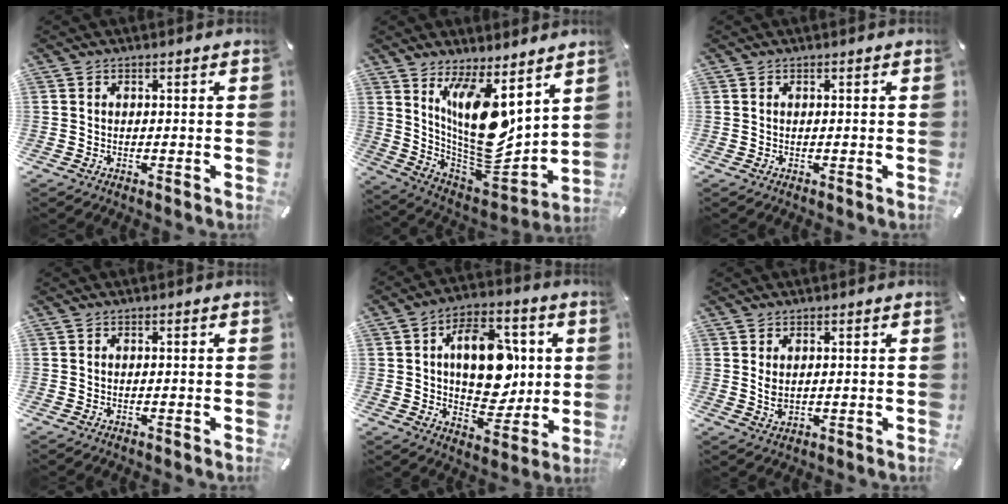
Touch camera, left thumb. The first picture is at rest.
{"total": 16.1, "force": [7.1, 7.0, 12.6], "torque": [-0.247, -0.084, 0.125]}
{"total": 0.0}
{"total": 0.0}
{"total": 16.2, "force": [2.3, 11.1, 11.7], "torque": [-0.157, 0.003, 0.042]}
{"total": 2.9, "force": [0.8, 1.6, 2.3], "torque": [-0.062, -0.003, 0.010]}